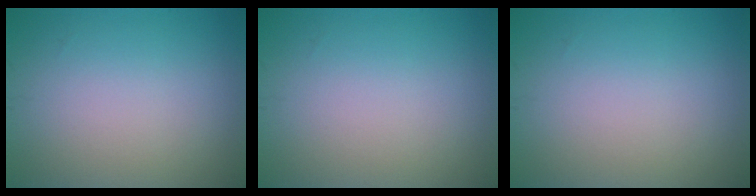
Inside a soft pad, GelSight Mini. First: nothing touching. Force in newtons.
{"total": 0.0}
{"total": 0.0}